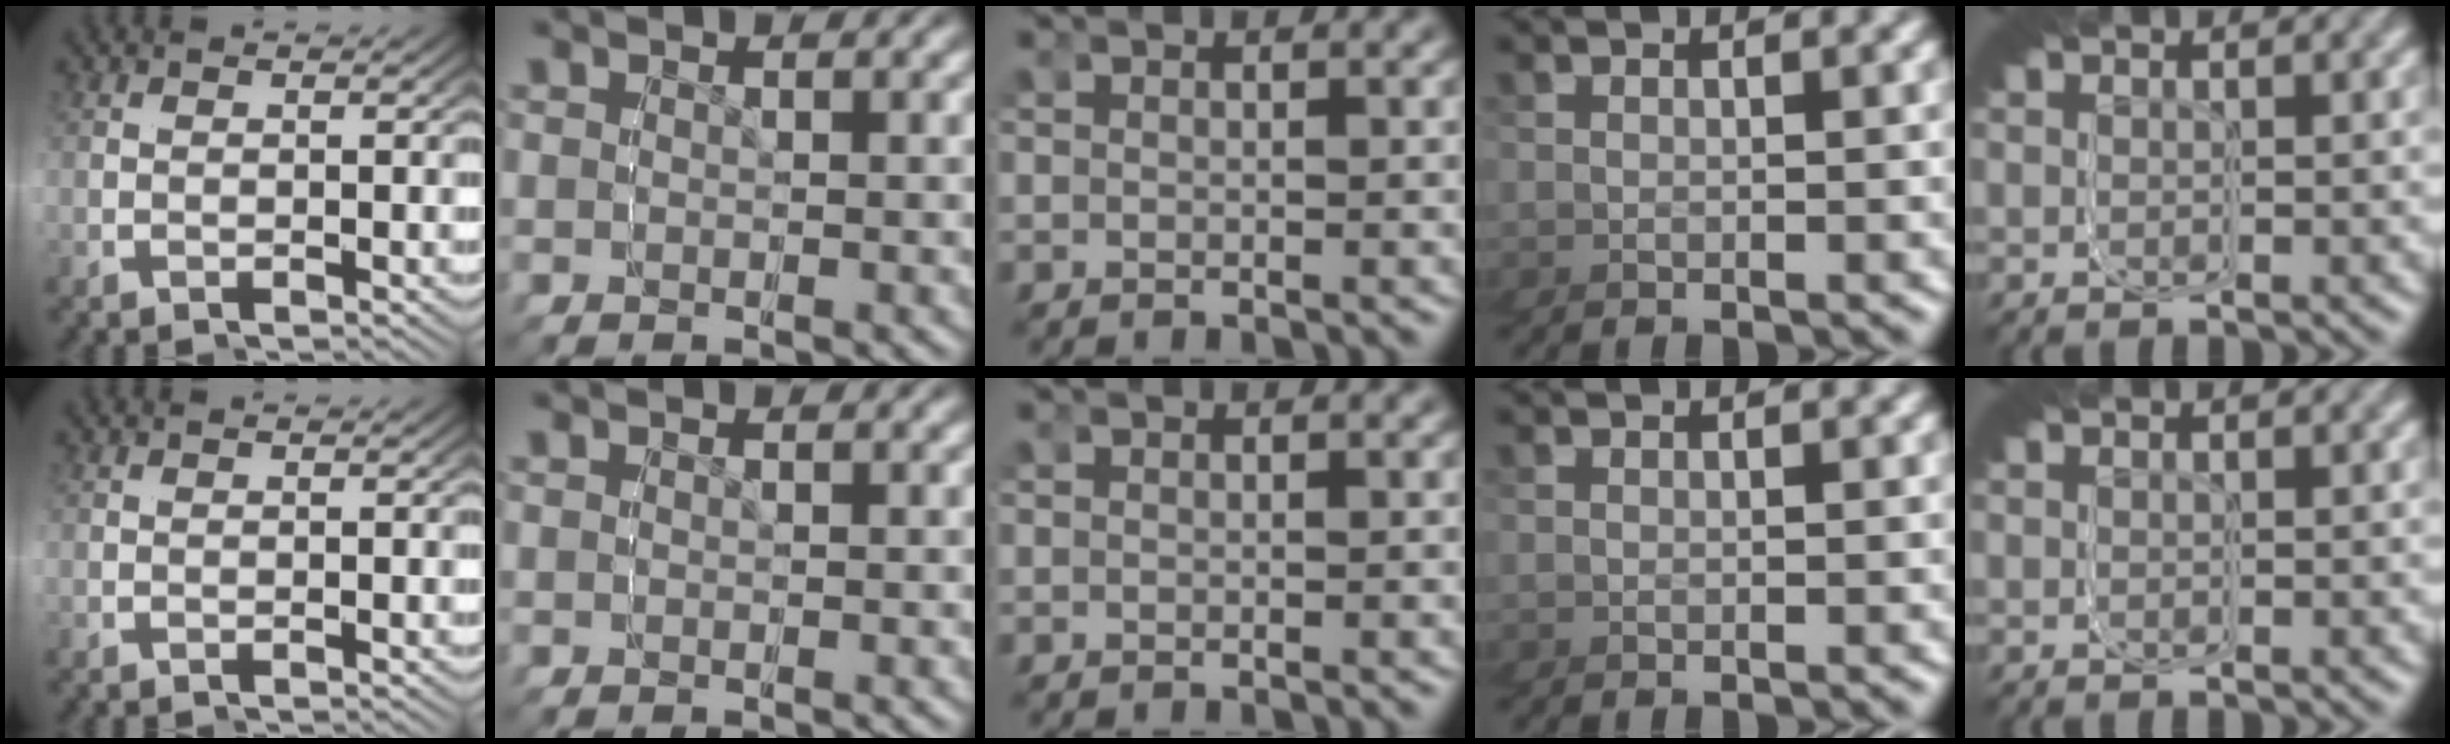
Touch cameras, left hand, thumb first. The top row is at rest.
{}